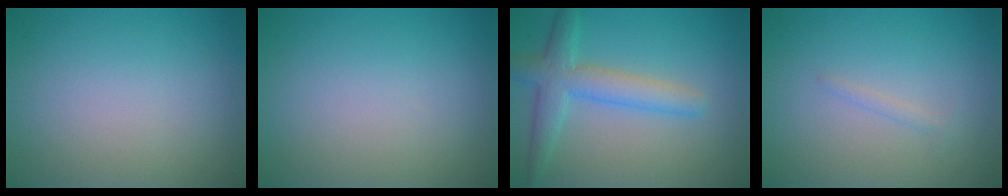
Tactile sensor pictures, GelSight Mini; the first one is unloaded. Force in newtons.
{"total": 0.0}
{"total": 4.3, "press": 4.3, "slide": 0.2}
{"total": 0.7, "press": 0.7, "slide": 0.1}